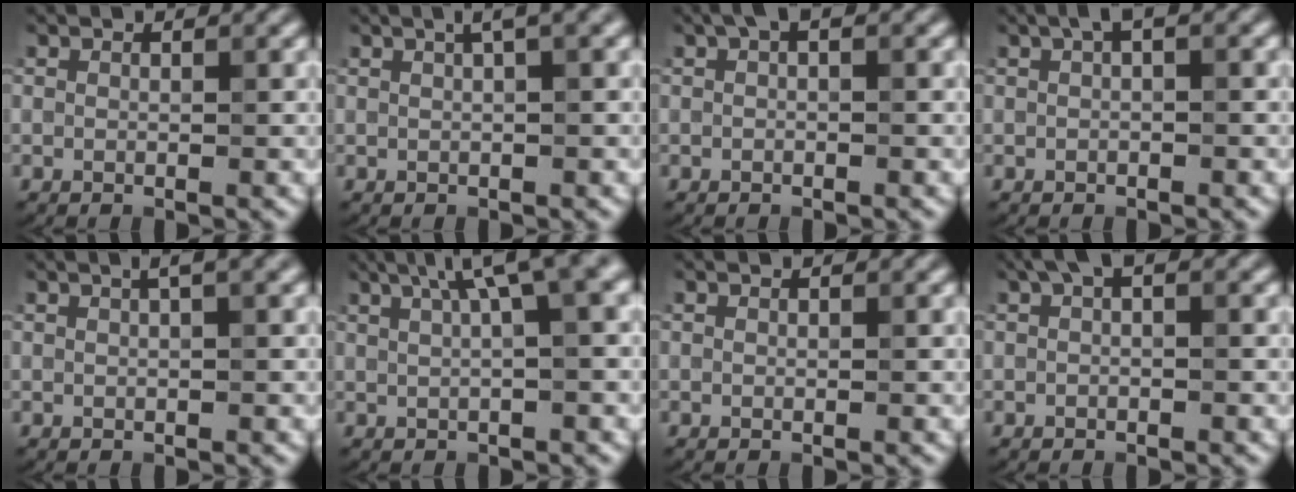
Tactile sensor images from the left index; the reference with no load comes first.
{"total": 2.4, "force": [1.1, 0.5, 2.1], "torque": [-0.026, 0.008, 0.013]}
{"total": 1.0, "force": [0.3, 0.4, 0.9], "torque": [-0.017, 0.005, 0.004]}
{"total": 1.2, "force": [0.3, 0.3, 1.1], "torque": [-0.017, 0.006, 0.006]}
{"total": 2.1, "force": [1.0, 0.5, 1.8], "torque": [-0.022, 0.004, 0.010]}
{"total": 6.7, "force": [3.1, 1.7, 5.7], "torque": [-0.057, 0.028, 0.044]}
{"total": 0.0}
{"total": 1.5, "force": [0.4, 0.5, 1.3], "torque": [-0.023, 0.007, 0.006]}